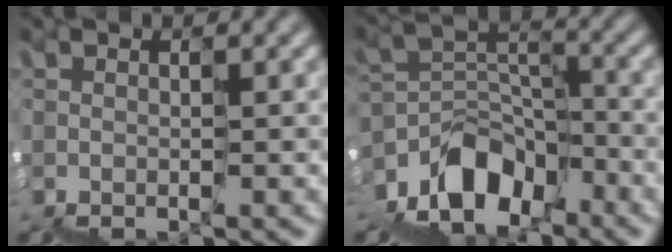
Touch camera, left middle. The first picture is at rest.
{"total": 5.8, "force": [-3.5, 3.2, 3.2], "torque": [-0.049, 0.008, -0.068]}